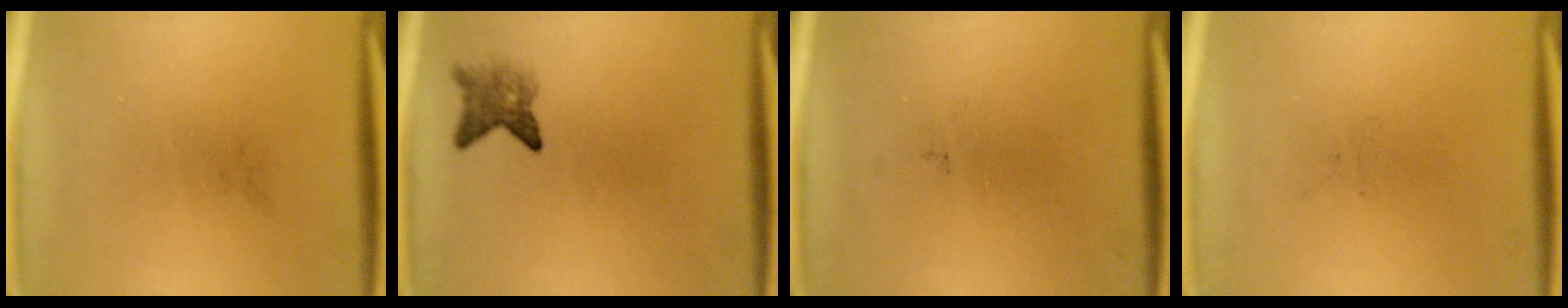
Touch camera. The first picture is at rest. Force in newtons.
{"total": 2.8}
{"total": 0.0}
{"total": 0.0}